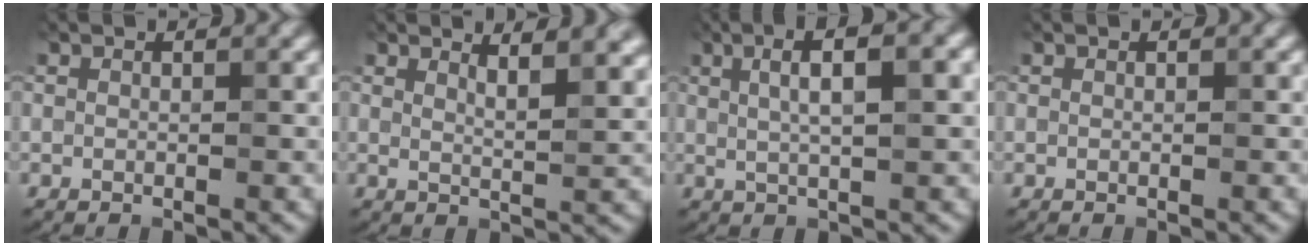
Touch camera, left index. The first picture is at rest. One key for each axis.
{"total": 3.7, "fx": 2.4, "fy": 1.2, "fz": 2.6, "tx": -0.019, "ty": 0.013, "tz": 0.032}
{"total": 5.1, "fx": 1.2, "fy": 1.2, "fz": 4.8, "tx": -0.076, "ty": 0.015, "tz": 0.021}
{"total": 0.0}